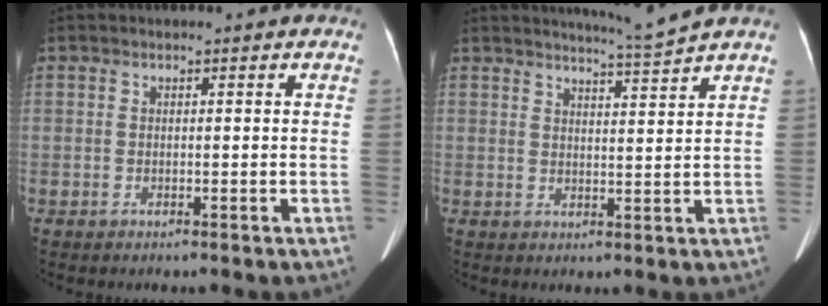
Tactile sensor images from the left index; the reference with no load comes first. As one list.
[{"total": 4.3, "force": [3.8, -2.0, 0.4], "torque": [-0.016, -0.023, 0.066]}]